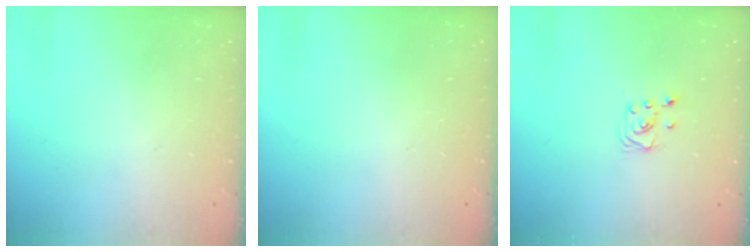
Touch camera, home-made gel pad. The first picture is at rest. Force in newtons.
{"total": 0.0}
{"total": 3.4, "press": 3.4, "slide": 0.4}